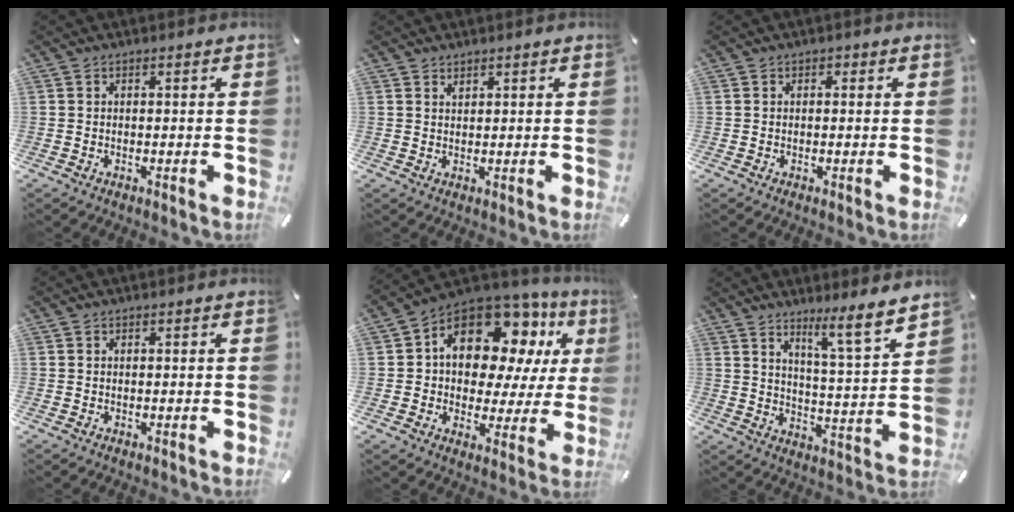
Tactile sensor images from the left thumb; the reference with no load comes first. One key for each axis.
{"total": 1.3, "fx": 1.2, "fy": 0.6, "fz": 0.1, "tx": -0.003, "ty": -0.003, "tz": 0.024}
{"total": 0.7, "fx": 0.1, "fy": 0.7, "fz": 0.1, "tx": -0.001, "ty": 0.006, "tz": 0.000}
{"total": 0.0}
{"total": 15.3, "fx": 7.4, "fy": 10.1, "fz": 8.8, "tx": -0.146, "ty": -0.050, "tz": 0.134}
{"total": 9.7, "fx": 7.9, "fy": 0.8, "fz": 5.7, "tx": -0.077, "ty": -0.064, "tz": 0.130}